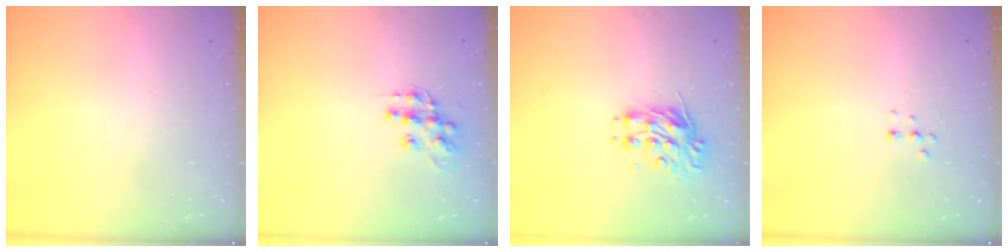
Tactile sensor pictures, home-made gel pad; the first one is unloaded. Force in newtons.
{"total": 10.6, "press": 10.6, "slide": 0.6}
{"total": 10.4, "press": 10.4, "slide": 0.5}
{"total": 3.4, "press": 3.3, "slide": 0.6}